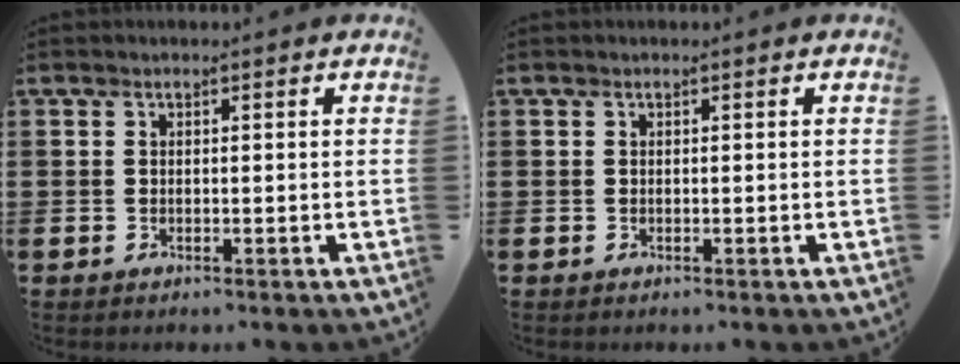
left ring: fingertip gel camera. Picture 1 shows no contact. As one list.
[{"total": 0.0}]